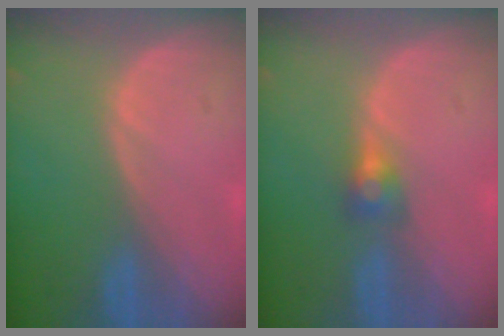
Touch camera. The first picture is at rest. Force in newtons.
{"total": 2.9, "press": 2.5, "slide": 1.5}